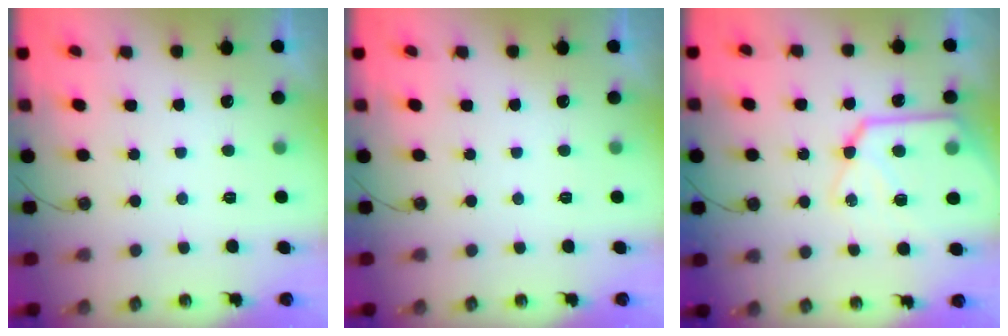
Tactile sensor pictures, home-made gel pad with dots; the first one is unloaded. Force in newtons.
{"total": 0.0}
{"total": 18.1, "press": 18.0, "slide": 1.7}